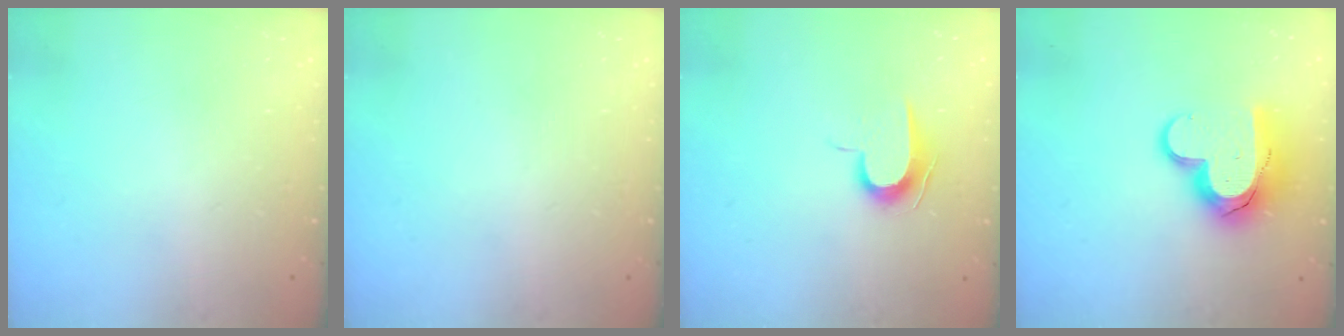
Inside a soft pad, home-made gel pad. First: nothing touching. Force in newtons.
{"total": 0.0}
{"total": 7.8, "press": 7.8, "slide": 0.7}
{"total": 14.1, "press": 14.0, "slide": 1.2}